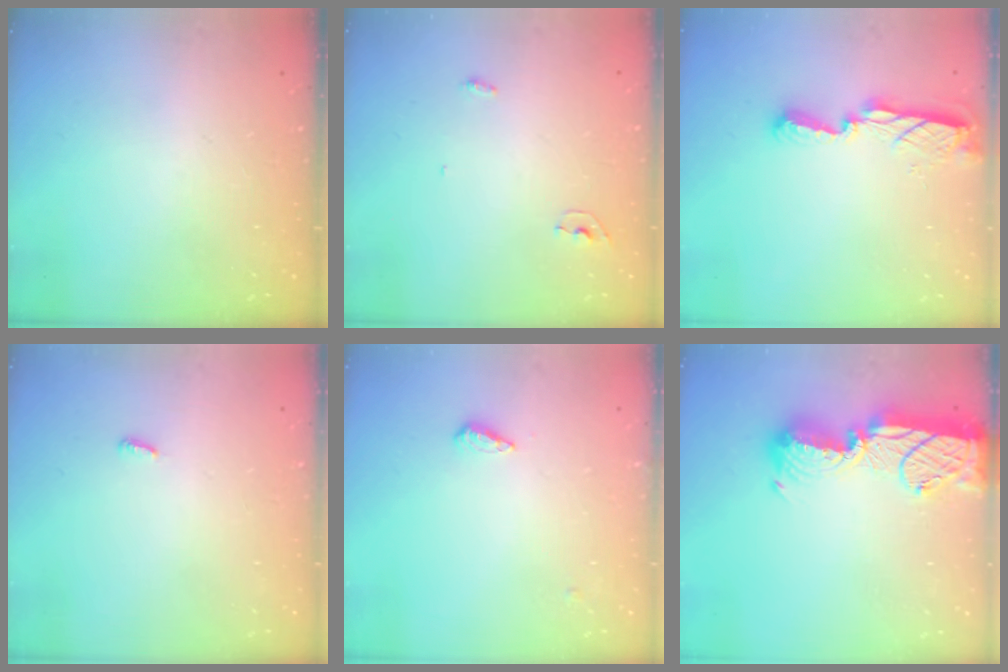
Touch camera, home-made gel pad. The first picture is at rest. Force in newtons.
{"total": 5.6, "press": 3.9, "slide": 4.1}
{"total": 7.8, "press": 7.7, "slide": 0.3}
{"total": 2.6, "press": 2.6, "slide": 0.2}
{"total": 3.5, "press": 3.5, "slide": 0.4}
{"total": 17.8, "press": 17.8, "slide": 1.2}